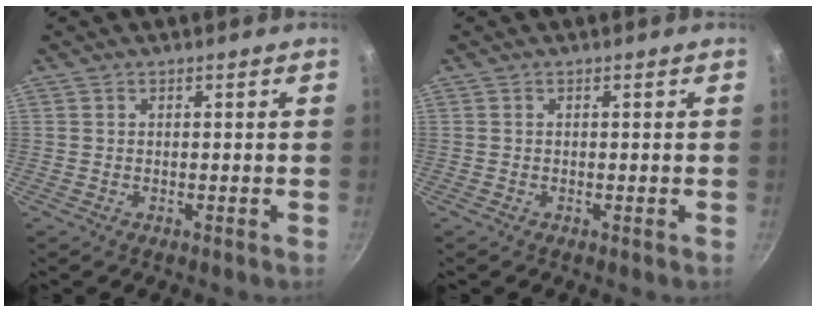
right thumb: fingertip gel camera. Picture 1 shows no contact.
{"total": 0.0}